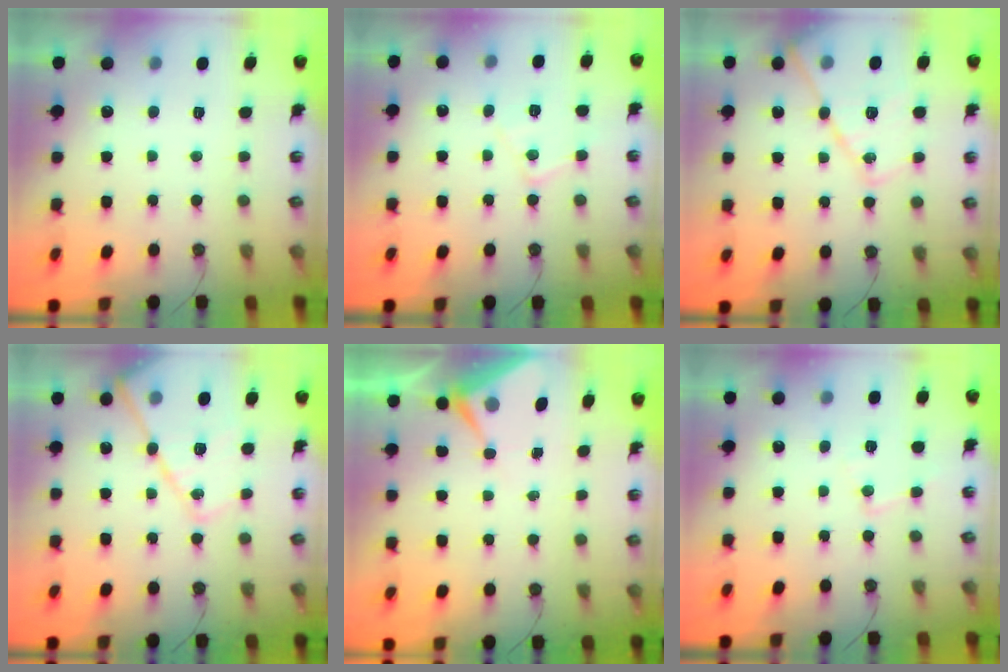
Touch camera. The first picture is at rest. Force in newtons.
{"total": 8.7, "press": 8.7, "slide": 0.6}
{"total": 16.0, "press": 15.9, "slide": 1.5}
{"total": 16.7, "press": 16.7, "slide": 1.3}
{"total": 6.1, "press": 6.1, "slide": 0.5}
{"total": 7.8, "press": 7.8, "slide": 0.6}